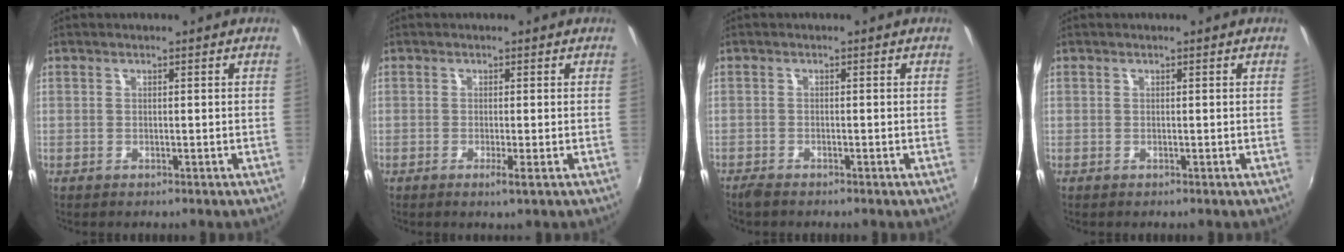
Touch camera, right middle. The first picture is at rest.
{"total": 1.3, "force": [-0.5, -0.3, 1.2], "torque": [-0.023, -0.006, -0.011]}
{"total": 1.9, "force": [-1.7, 0.5, 0.7], "torque": [-0.019, -0.008, -0.036]}
{"total": 0.0}